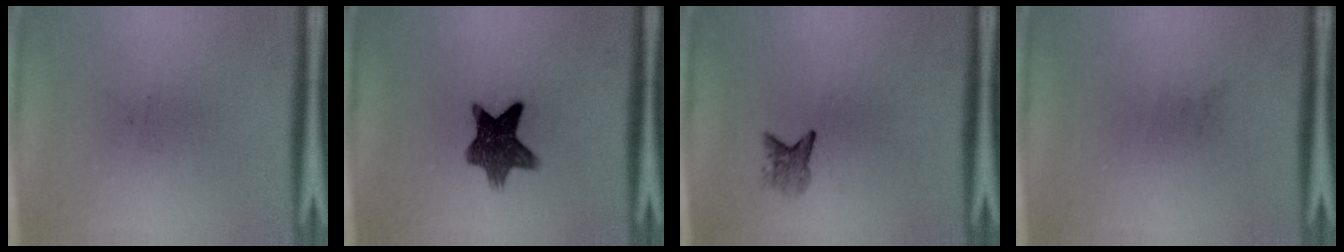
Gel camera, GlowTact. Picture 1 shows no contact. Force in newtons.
{"total": 9.4}
{"total": 2.0}
{"total": 0.0}